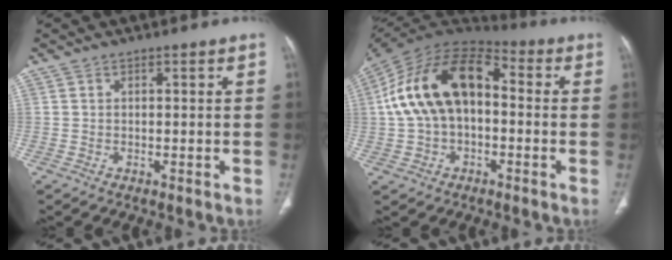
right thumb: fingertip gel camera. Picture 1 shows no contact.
{"total": 18.5, "force": [0.7, 11.5, 14.5], "torque": [-0.262, 0.047, 0.005]}